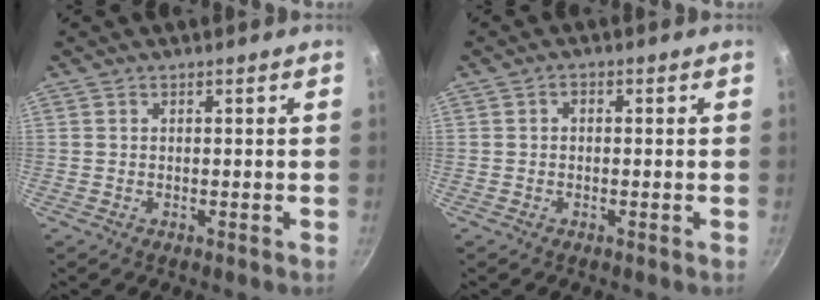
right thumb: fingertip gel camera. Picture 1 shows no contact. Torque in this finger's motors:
{"motor_torque": [-0.33, 0.08, -0.29, -0.10, 0.05]}